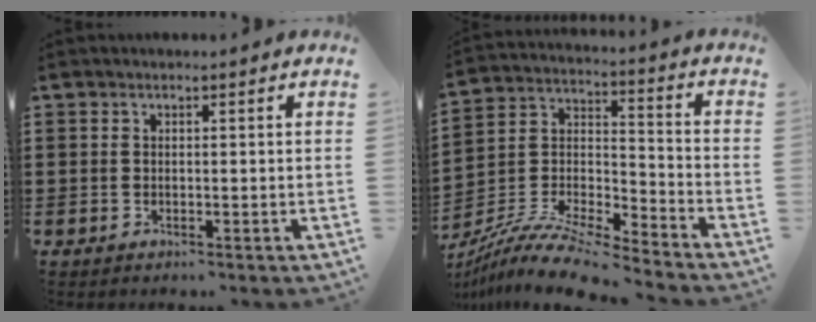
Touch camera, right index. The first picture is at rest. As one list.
[{"total": 9.7, "force": [-8.8, 1.3, 3.9], "torque": [-0.088, 0.006, -0.180]}]